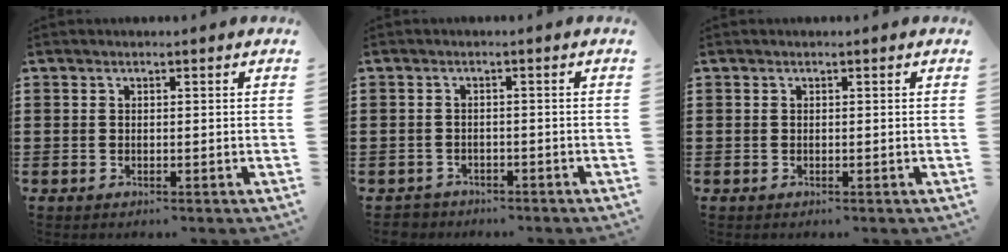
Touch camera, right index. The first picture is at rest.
{"total": 1.6, "force": [-1.5, 0.5, -0.2], "torque": [-0.003, 0.003, -0.036]}
{"total": 0.0}